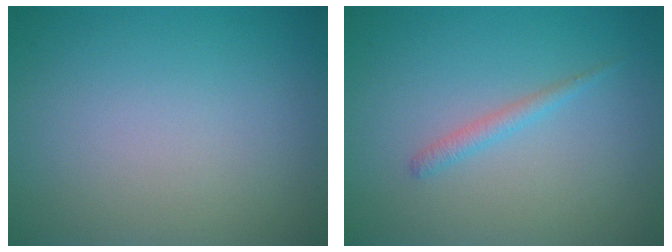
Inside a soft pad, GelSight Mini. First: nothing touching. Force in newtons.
{"total": 1.2, "press": 1.2, "slide": 0.0}